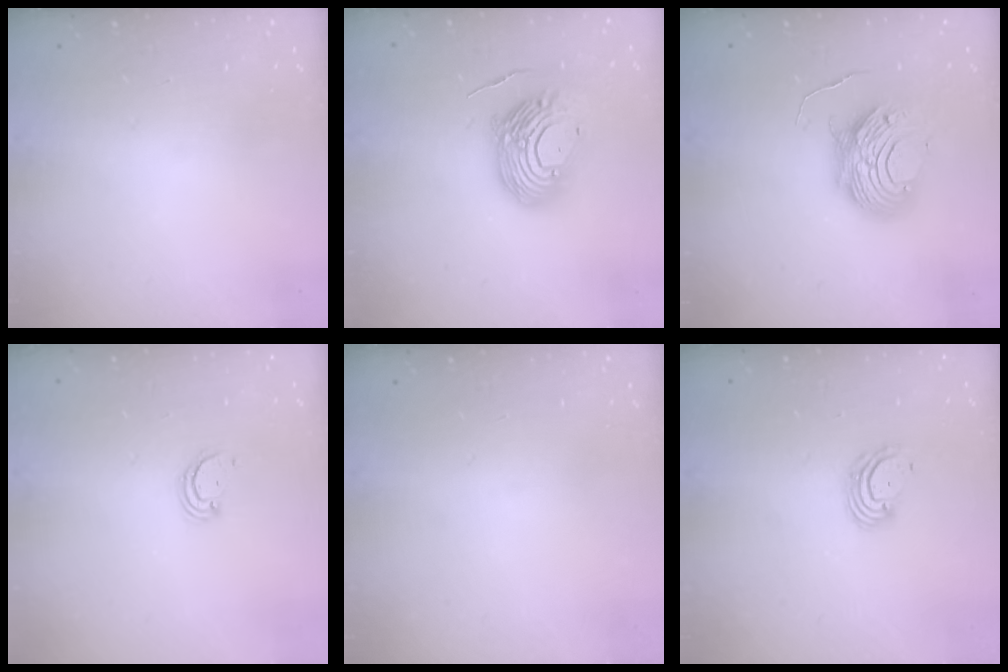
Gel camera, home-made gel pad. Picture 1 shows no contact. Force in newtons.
{"total": 14.9, "press": 14.8, "slide": 1.6}
{"total": 10.1, "press": 10.0, "slide": 1.0}
{"total": 2.2, "press": 2.2, "slide": 0.2}
{"total": 0.0}
{"total": 5.1, "press": 5.0, "slide": 0.6}